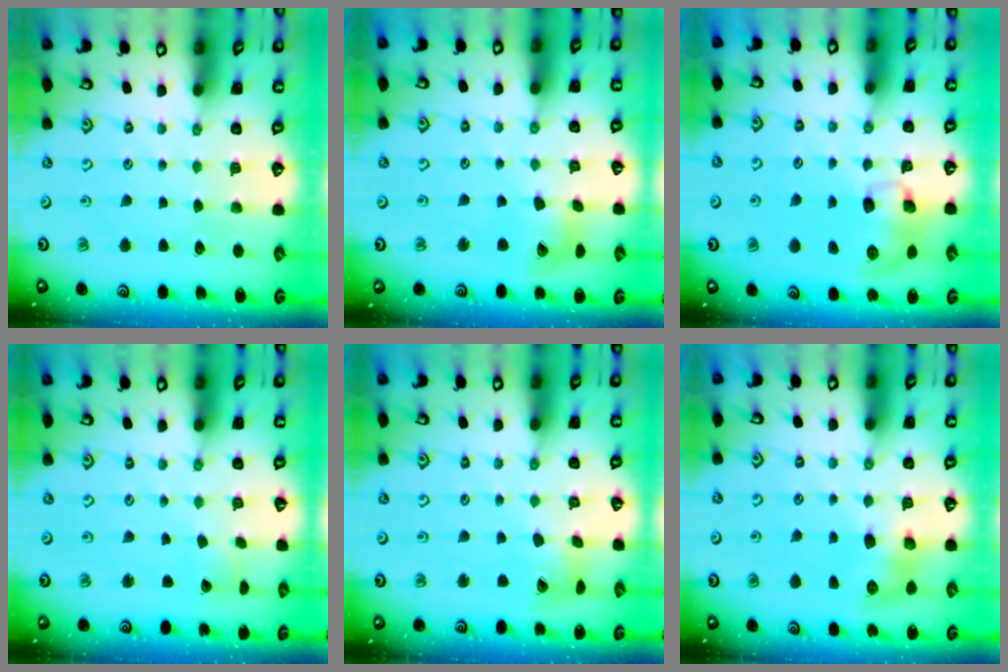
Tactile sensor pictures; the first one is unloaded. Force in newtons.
{"total": 10.6, "press": 10.5, "slide": 1.3}
{"total": 9.8, "press": 9.7, "slide": 1.2}
{"total": 2.1, "press": 2.1, "slide": 0.2}
{"total": 8.8, "press": 8.8, "slide": 1.1}
{"total": 8.4, "press": 8.3, "slide": 1.2}